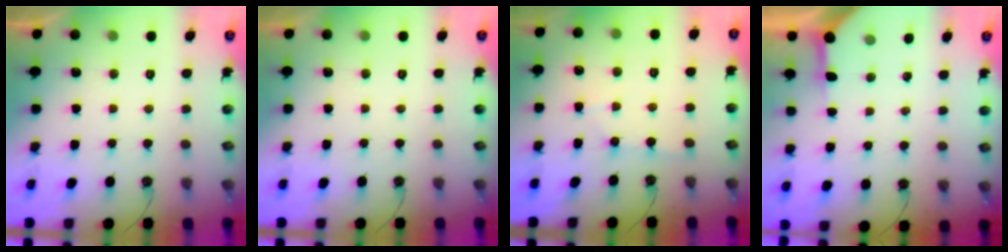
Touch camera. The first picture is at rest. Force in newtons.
{"total": 0.0}
{"total": 2.7, "press": 2.7, "slide": 0.3}
{"total": 4.1, "press": 4.1, "slide": 0.3}